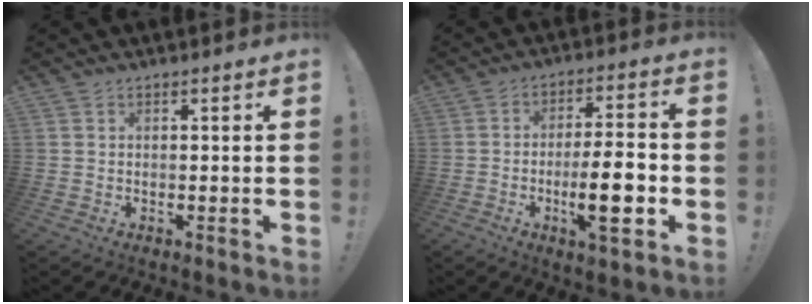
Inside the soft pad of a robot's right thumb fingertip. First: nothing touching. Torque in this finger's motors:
{"motor_torque": [1.59, 1.40, 1.80, -0.58, 0.14]}